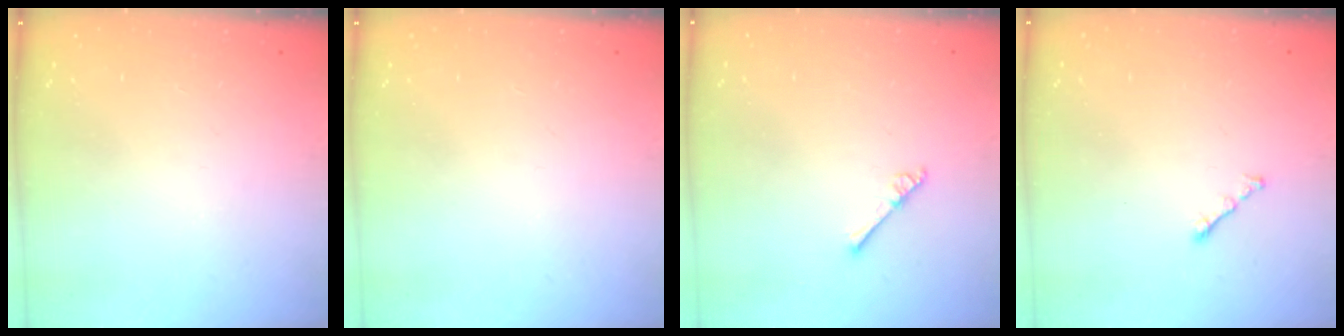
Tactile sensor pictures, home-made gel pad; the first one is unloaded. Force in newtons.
{"total": 0.0}
{"total": 2.6, "press": 2.6, "slide": 0.3}
{"total": 1.2, "press": 1.1, "slide": 0.5}